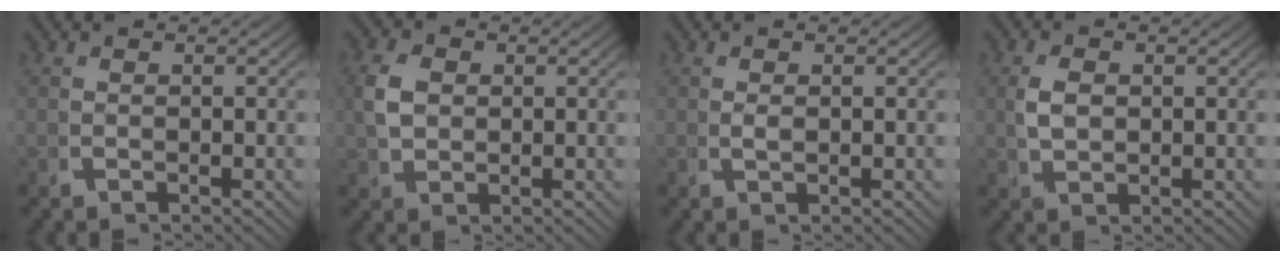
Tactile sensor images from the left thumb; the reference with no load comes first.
{"total": 3.6, "force": [0.6, 2.8, 2.3], "torque": [-0.059, -0.009, 0.022]}
{"total": 0.7, "force": [0.3, 0.3, 0.6], "torque": [-0.020, -0.007, 0.012]}
{"total": 2.8, "force": [0.5, 2.0, 1.9], "torque": [-0.048, -0.012, 0.021]}